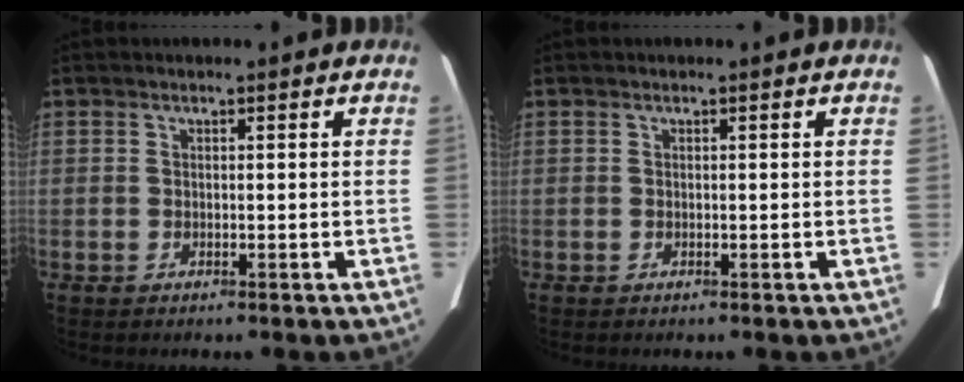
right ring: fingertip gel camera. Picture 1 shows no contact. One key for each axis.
{"total": 0.0}